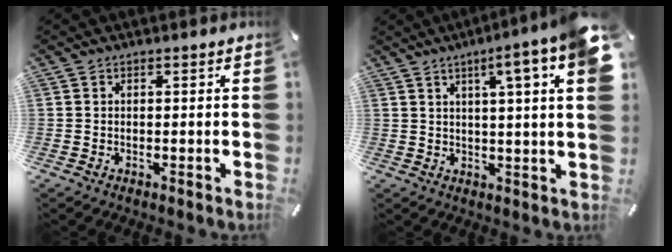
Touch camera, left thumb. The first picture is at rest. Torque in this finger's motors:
{"motor_torque": [2.48, 2.53, 1.45, -1.32, 0.10]}